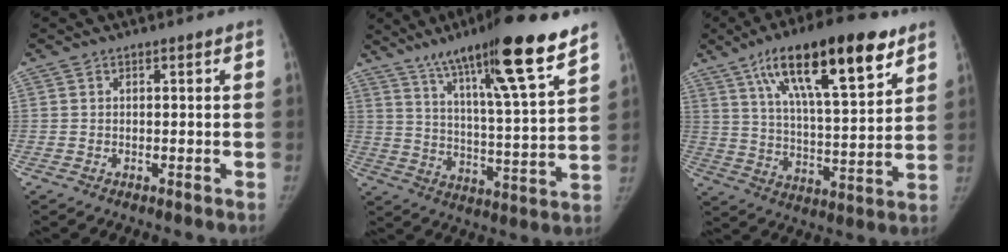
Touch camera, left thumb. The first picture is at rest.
{"total": 21.2, "force": [14.0, 1.7, 15.8], "torque": [-0.231, -0.052, 0.228]}
{"total": 23.2, "force": [12.8, 7.0, 18.0], "torque": [-0.273, -0.028, 0.215]}